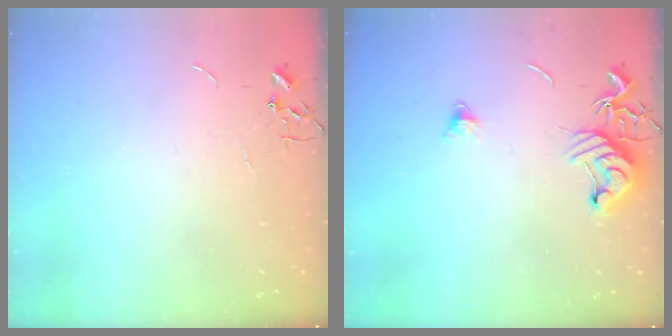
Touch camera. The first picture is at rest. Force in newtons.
{"total": 9.6, "press": 9.6, "slide": 0.9}